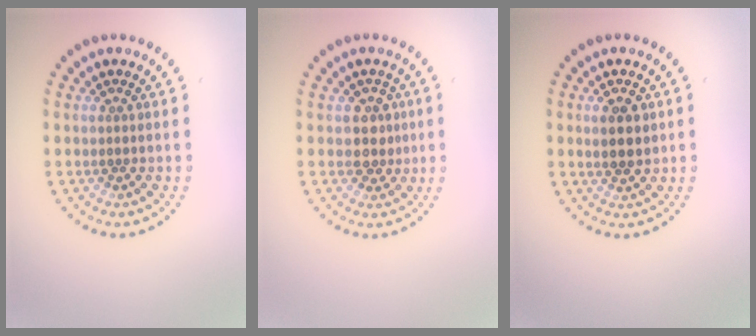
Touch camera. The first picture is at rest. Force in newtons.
{"total": 2.2, "press": 1.9, "slide": 1.1}
{"total": 2.5, "press": 2.5, "slide": 0.6}